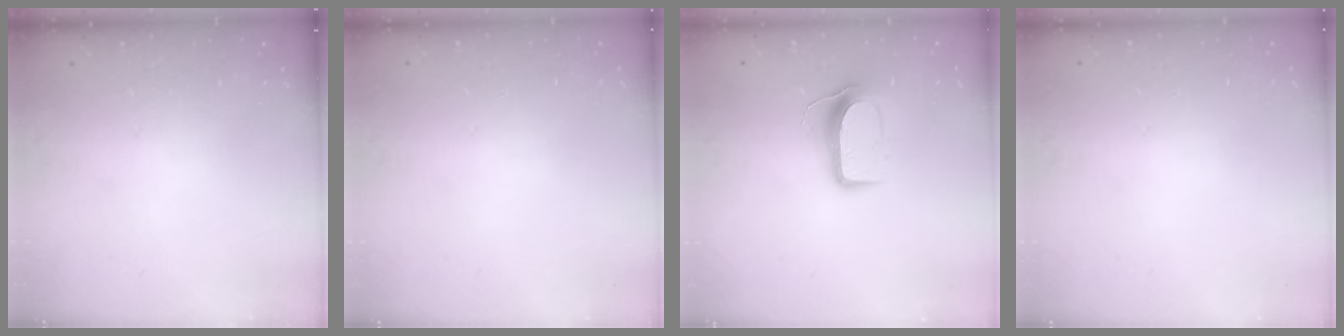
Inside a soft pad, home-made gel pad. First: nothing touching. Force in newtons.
{"total": 0.0}
{"total": 9.3, "press": 9.3, "slide": 1.1}
{"total": 0.0}